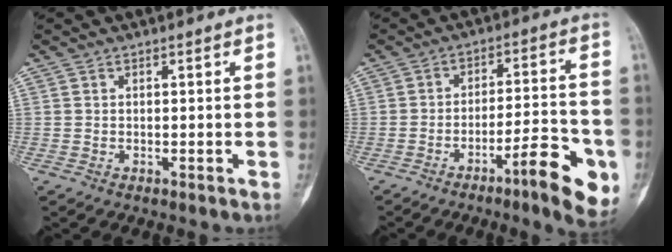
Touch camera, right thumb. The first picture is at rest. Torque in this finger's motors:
{"motor_torque": [0.18, 0.49, 0.27, -0.29, 0.06]}